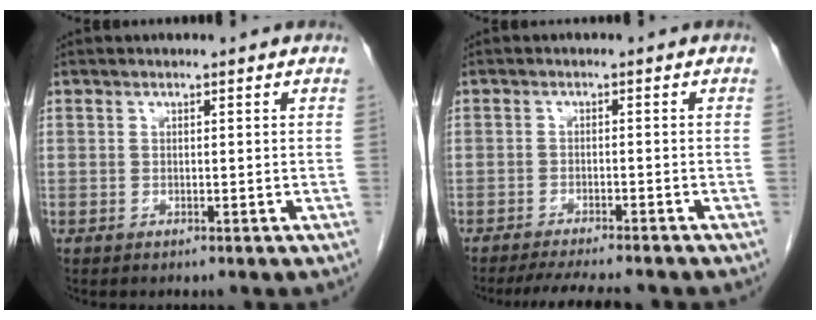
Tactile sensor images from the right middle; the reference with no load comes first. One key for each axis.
{"total": 8.0, "fx": -7.1, "fy": 0.6, "fz": 3.5, "tx": -0.052, "ty": -0.018, "tz": -0.106}